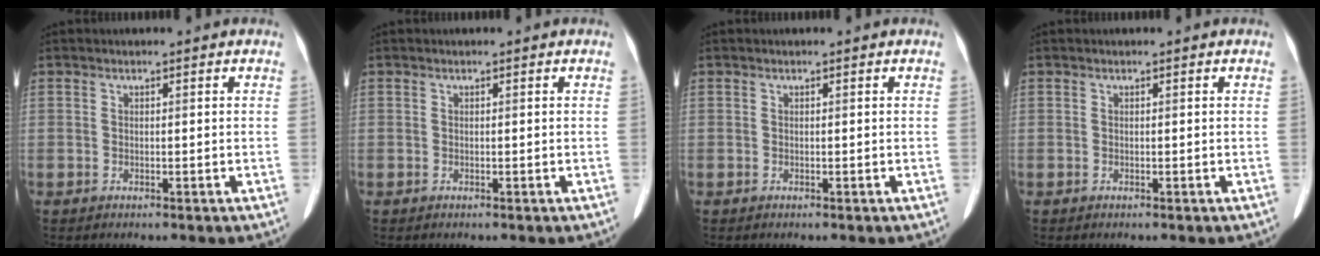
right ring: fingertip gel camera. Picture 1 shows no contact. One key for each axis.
{"total": 0.0}
{"total": 0.0}
{"total": 0.0}